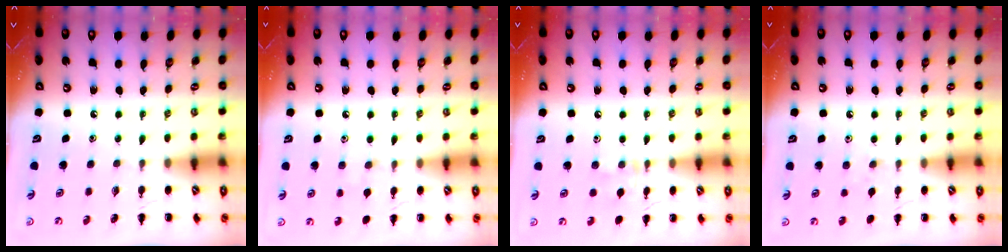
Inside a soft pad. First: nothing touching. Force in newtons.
{"total": 5.5, "press": 5.1, "slide": 2.0}
{"total": 6.3, "press": 6.1, "slide": 1.6}
{"total": 3.2, "press": 3.0, "slide": 1.3}